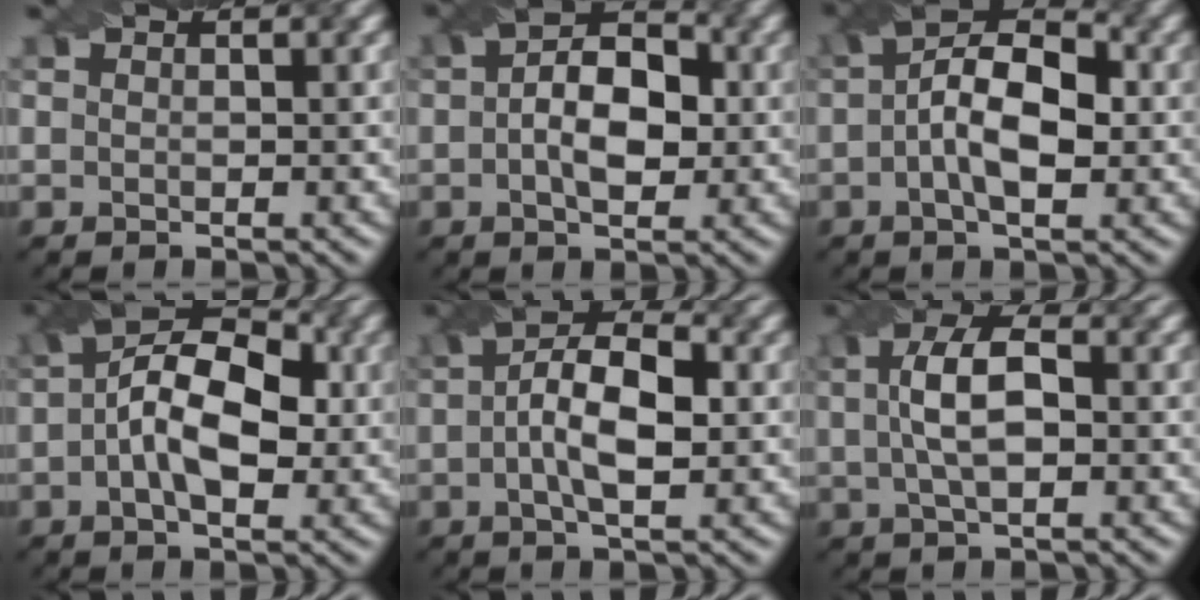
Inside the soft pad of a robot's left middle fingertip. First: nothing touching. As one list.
[{"total": 5.3, "force": [-0.6, 3.2, 4.2], "torque": [-0.054, 0.013, -0.003]}, {"total": 6.7, "force": [-0.7, 3.4, 5.7], "torque": [-0.087, 0.021, -0.005]}, {"total": 8.0, "force": [-0.4, 4.4, 6.6], "torque": [-0.099, 0.021, -0.001]}, {"total": 6.0, "force": [-0.6, 2.7, 5.3], "torque": [-0.082, 0.016, -0.003]}, {"total": 4.2, "force": [-0.1, 1.9, 3.7], "torque": [-0.066, 0.013, 0.010]}]